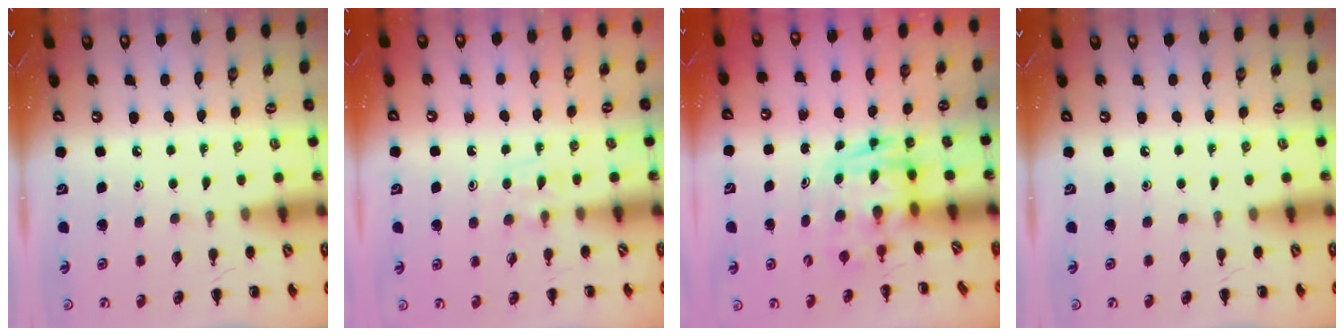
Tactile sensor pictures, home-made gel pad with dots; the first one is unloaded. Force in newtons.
{"total": 3.9, "press": 3.6, "slide": 1.5}
{"total": 2.8, "press": 2.7, "slide": 0.5}
{"total": 0.0}